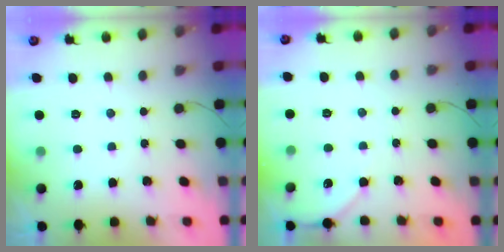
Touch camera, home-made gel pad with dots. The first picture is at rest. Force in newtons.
{"total": 3.2, "press": 3.2, "slide": 0.5}